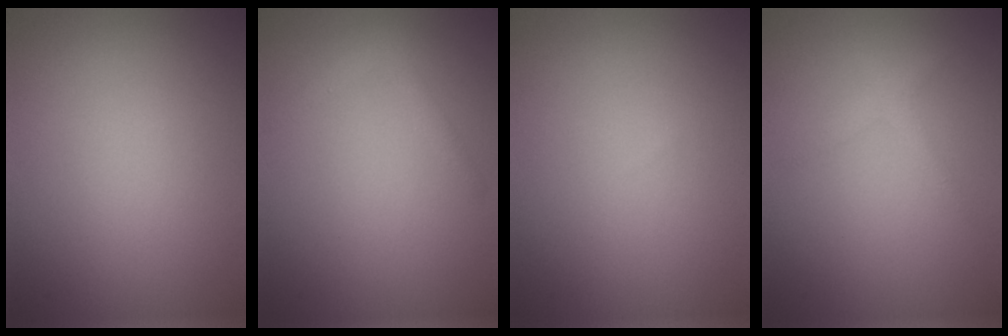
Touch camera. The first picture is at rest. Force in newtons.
{"total": 1.5, "press": 1.5, "slide": 0.1}
{"total": 0.0}
{"total": 1.3, "press": 1.3, "slide": 0.2}